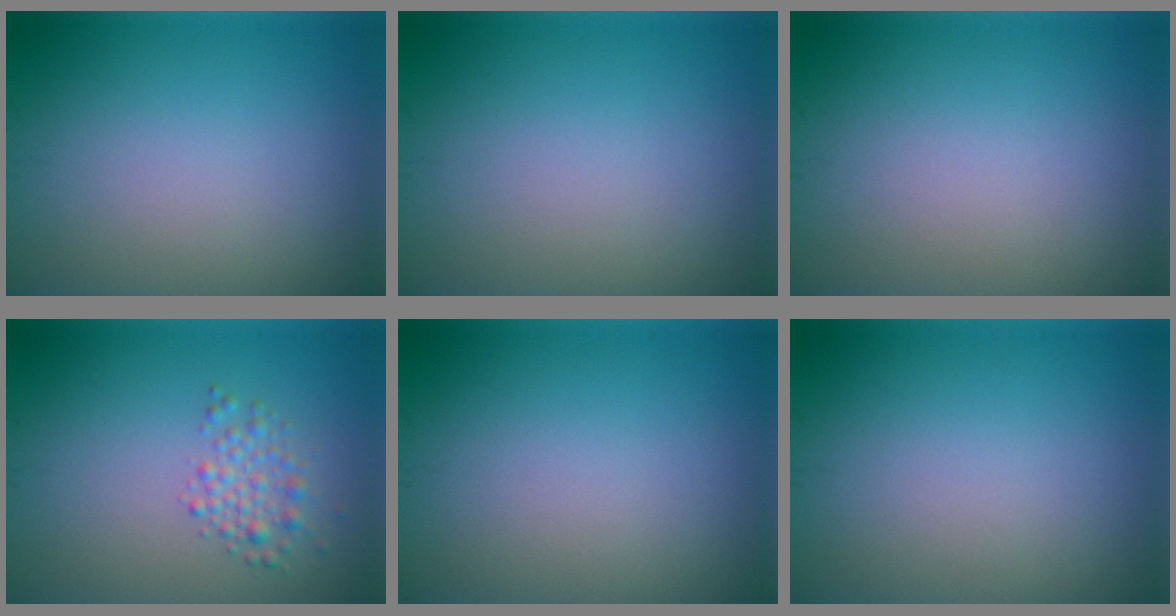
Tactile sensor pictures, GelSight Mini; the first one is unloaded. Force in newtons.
{"total": 0.0}
{"total": 0.0}
{"total": 2.2, "press": 2.2, "slide": 0.1}
{"total": 0.0}
{"total": 0.0}